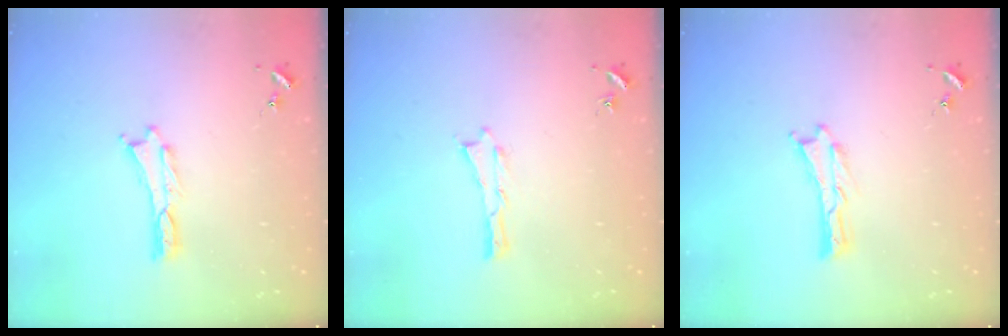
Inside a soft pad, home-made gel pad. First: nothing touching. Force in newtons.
{"total": 0.0}
{"total": 0.0}